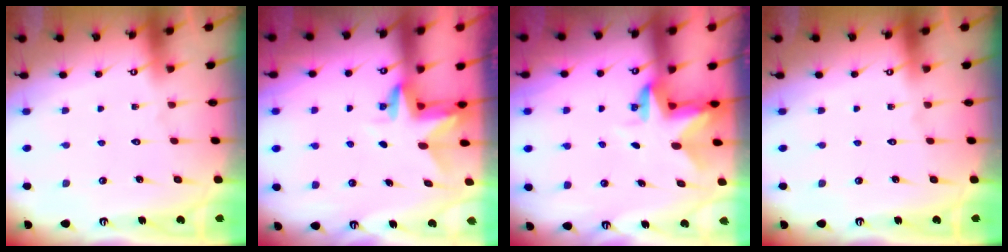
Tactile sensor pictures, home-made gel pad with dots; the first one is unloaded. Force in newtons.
{"total": 3.1, "press": 3.1, "slide": 0.2}
{"total": 3.2, "press": 3.1, "slide": 0.5}
{"total": 0.0}